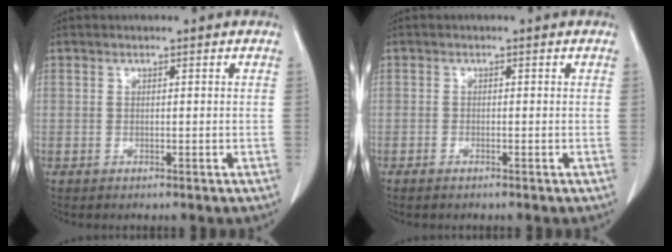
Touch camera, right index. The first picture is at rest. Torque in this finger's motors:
{"motor_torque": [-0.04, 0.05, -0.08, -0.01]}